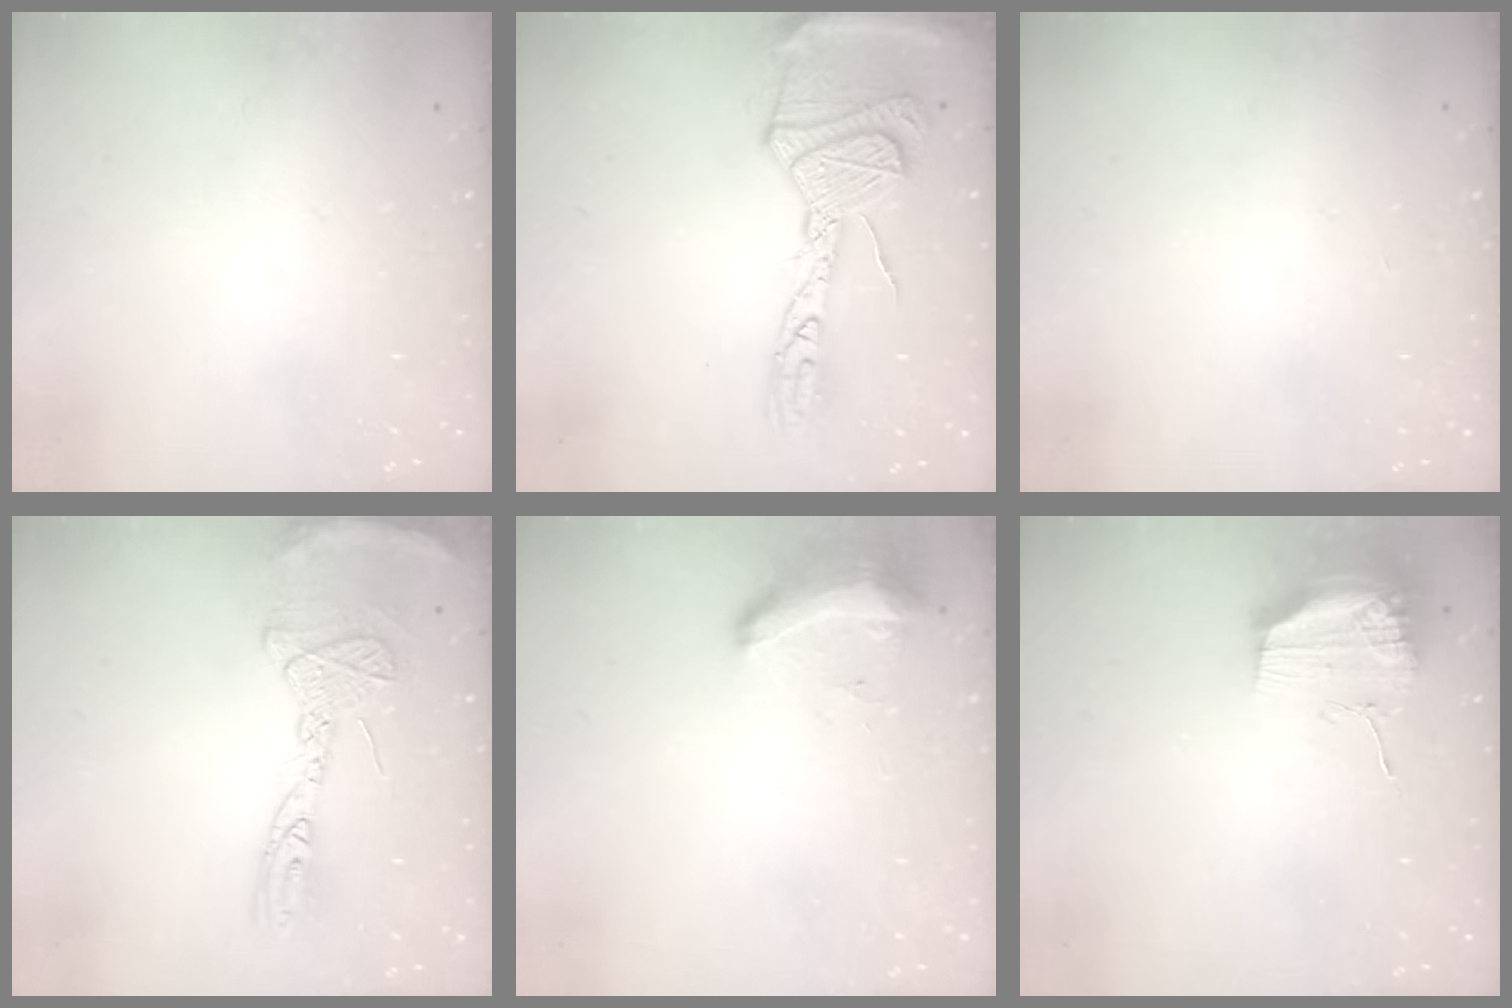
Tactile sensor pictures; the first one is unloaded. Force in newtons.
{"total": 19.1, "press": 19.0, "slide": 1.7}
{"total": 0.0}
{"total": 14.7, "press": 14.6, "slide": 1.4}
{"total": 16.2, "press": 11.0, "slide": 11.9}
{"total": 11.7, "press": 11.6, "slide": 1.0}